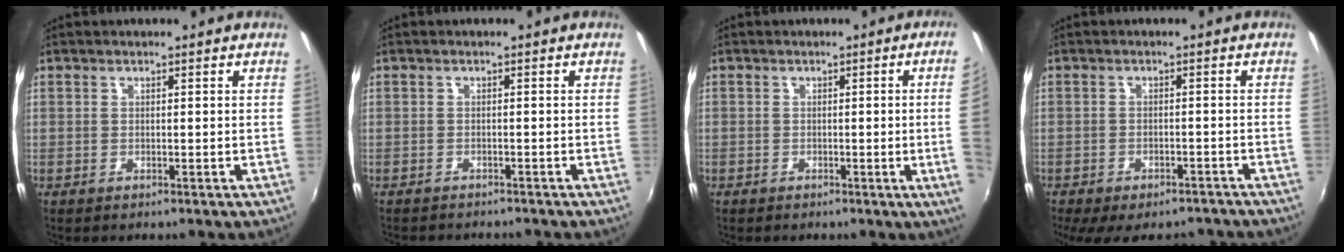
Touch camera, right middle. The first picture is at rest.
{"total": 3.6, "force": [-3.3, 0.6, 1.0], "torque": [-0.028, -0.014, -0.052]}
{"total": 5.2, "force": [-0.2, -1.6, 4.9], "torque": [-0.070, -0.013, -0.001]}
{"total": 13.2, "force": [-10.8, 4.7, 6.1], "torque": [-0.128, -0.026, -0.140]}